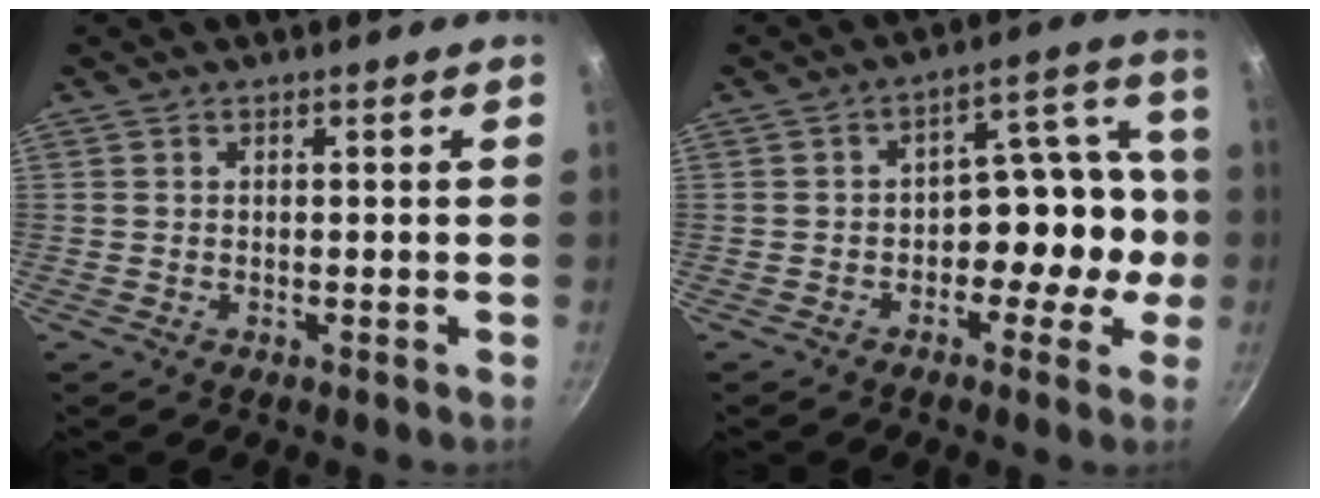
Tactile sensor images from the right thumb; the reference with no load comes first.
{"total": 11.2, "force": [-2.7, 7.3, 8.0], "torque": [-0.043, 0.072, -0.041]}